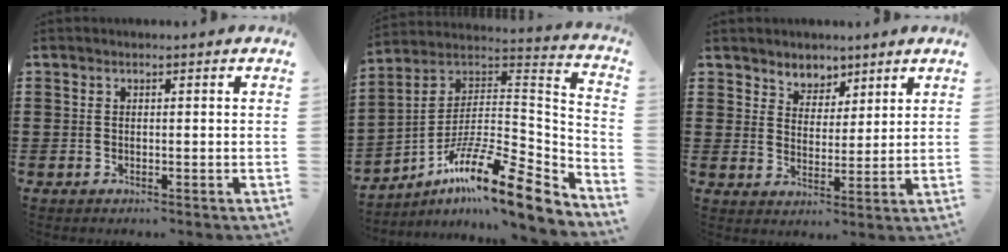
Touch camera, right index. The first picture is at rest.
{"total": 14.1, "force": [-9.5, 2.7, 10.0], "torque": [-0.169, 0.003, -0.177]}
{"total": 4.3, "force": [3.6, 2.5, -0.3], "torque": [-0.014, 0.000, 0.067]}